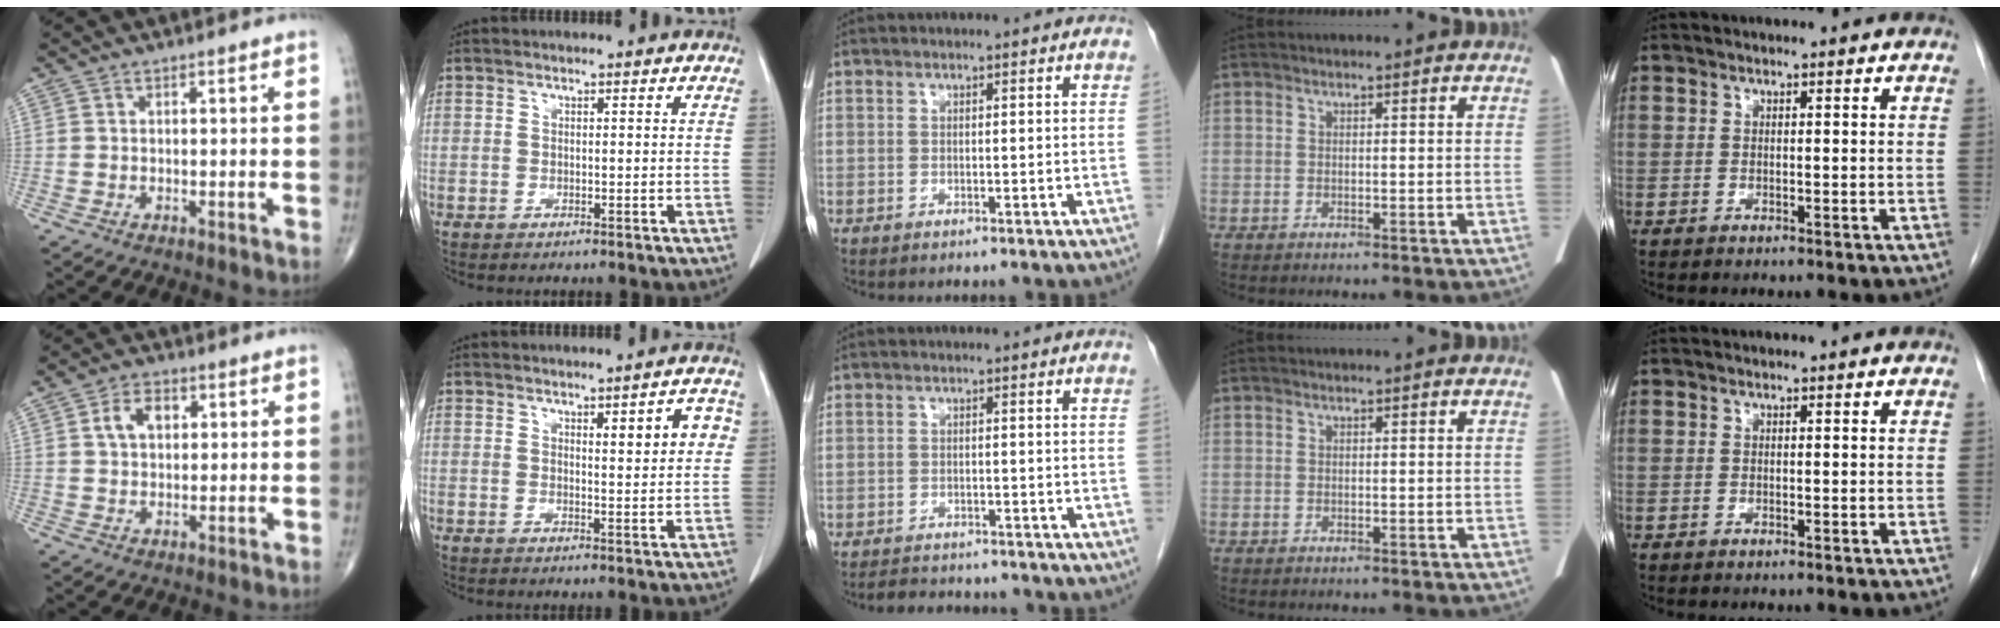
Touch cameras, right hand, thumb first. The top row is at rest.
{"thumb": {"total": 5.6, "force": [1.6, 3.7, 3.9], "torque": [-0.059, 0.006, 0.026]}, "index": {"total": 5.2, "force": [1.8, 1.1, 4.7], "torque": [-0.061, 0.004, 0.024]}, "middle": {"total": 6.0, "force": [-5.5, 1.7, 1.5], "torque": [-0.022, -0.003, -0.075]}}